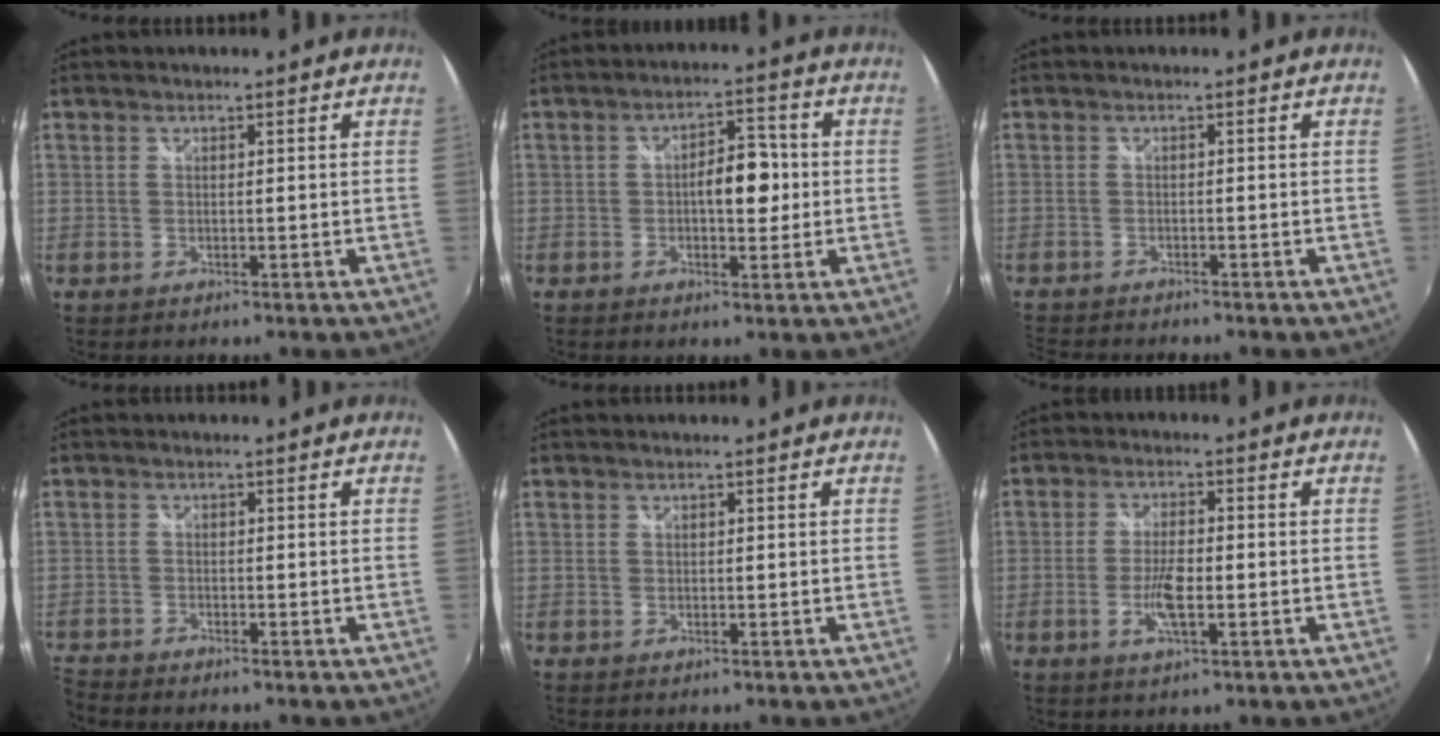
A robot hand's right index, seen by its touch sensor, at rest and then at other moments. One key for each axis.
{"total": 6.4, "fx": -0.3, "fy": 3.2, "fz": 5.5, "tx": -0.087, "ty": 0.013, "tz": -0.002}
{"total": 5.0, "fx": -4.8, "fy": 0.3, "fz": 1.5, "tx": -0.048, "ty": -0.019, "tz": -0.082}
{"total": 3.8, "fx": -3.7, "fy": 0.2, "fz": 0.4, "tx": -0.031, "ty": -0.018, "tz": -0.078}
{"total": 0.0}
{"total": 5.3, "fx": -1.4, "fy": 1.5, "fz": 4.9, "tx": -0.102, "ty": 0.001, "tz": -0.025}